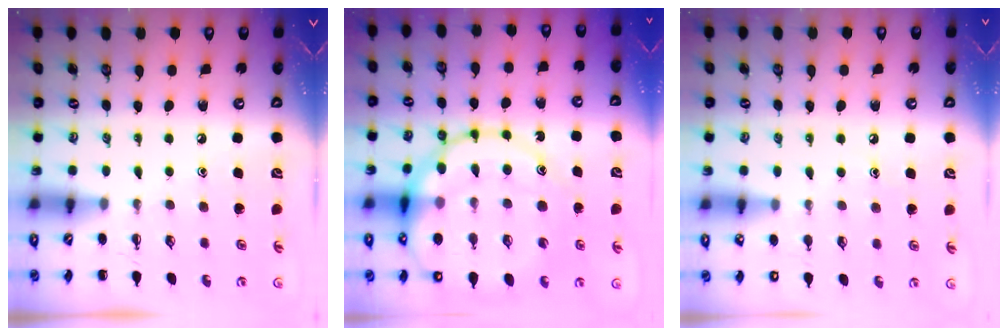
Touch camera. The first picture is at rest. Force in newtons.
{"total": 24.3, "press": 24.0, "slide": 3.3}
{"total": 6.4, "press": 6.2, "slide": 1.8}